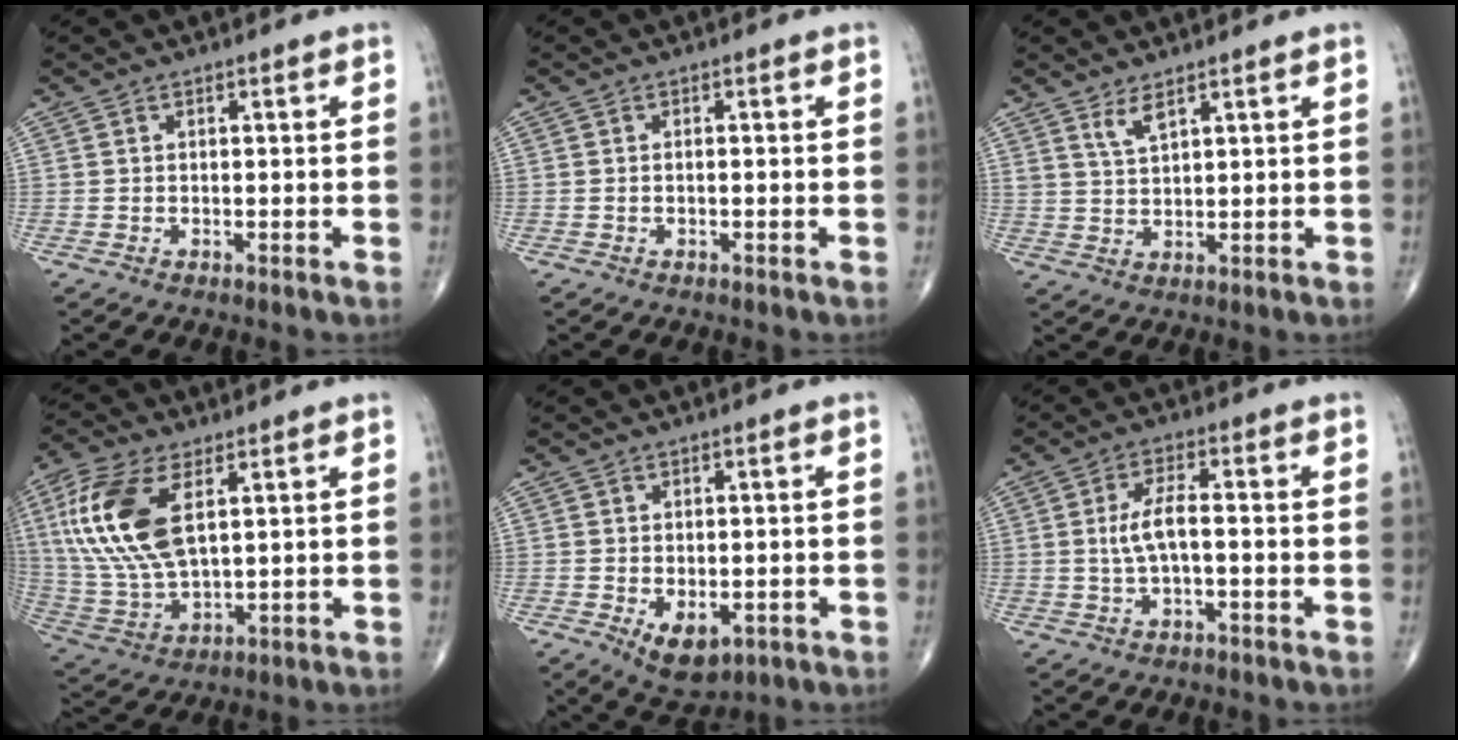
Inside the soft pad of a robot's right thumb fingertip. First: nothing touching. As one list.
[{"total": 0.5, "force": [-0.2, 0.2, 0.5], "torque": [-0.014, 0.005, -0.001]}, {"total": 3.4, "force": [2.4, 1.0, 2.2], "torque": [-0.043, -0.018, 0.051]}, {"total": 17.5, "force": [5.3, 8.5, 14.3], "torque": [-0.316, -0.010, 0.107]}, {"total": 6.3, "force": [-1.8, 3.8, 4.7], "torque": [-0.061, -0.007, -0.015]}, {"total": 5.5, "force": [-0.3, 1.8, 5.2], "torque": [-0.114, 0.015, -0.009]}]